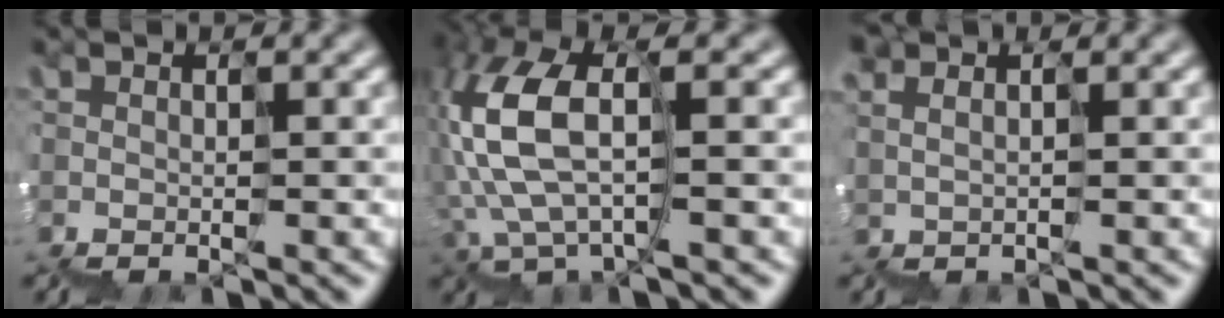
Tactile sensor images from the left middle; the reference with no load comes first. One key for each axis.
{"total": 5.6, "fx": 1.0, "fy": 2.2, "fz": 5.1, "tx": -0.139, "ty": 0.027, "tz": 0.018}
{"total": 1.4, "fx": 0.9, "fy": 0.6, "fz": 0.9, "tx": 0.004, "ty": 0.016, "tz": 0.020}